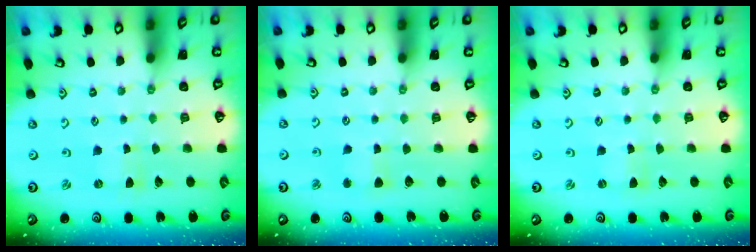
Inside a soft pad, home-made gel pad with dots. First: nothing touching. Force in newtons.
{"total": 2.8, "press": 2.7, "slide": 0.4}
{"total": 0.0}